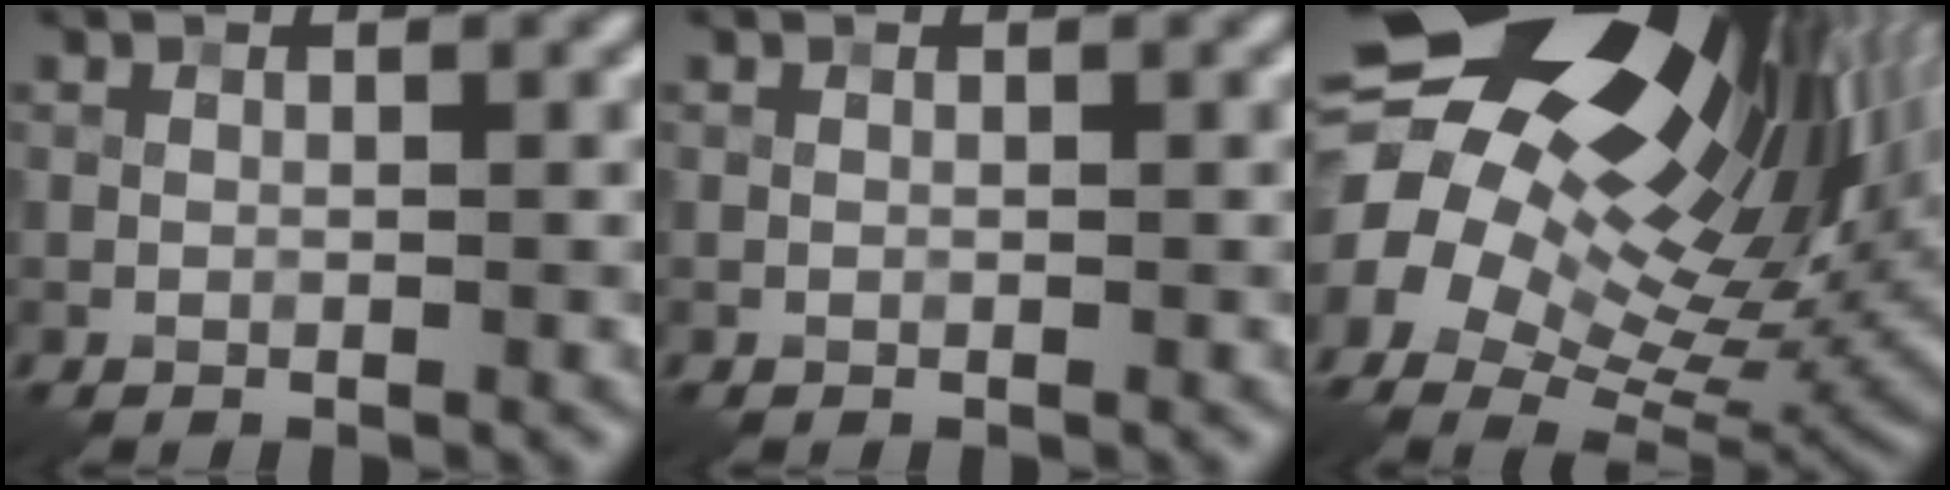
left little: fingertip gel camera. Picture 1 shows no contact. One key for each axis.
{"total": 0.0}
{"total": 21.1, "fx": 7.0, "fy": 12.5, "fz": 15.5, "tx": -0.273, "ty": 0.027, "tz": 0.139}